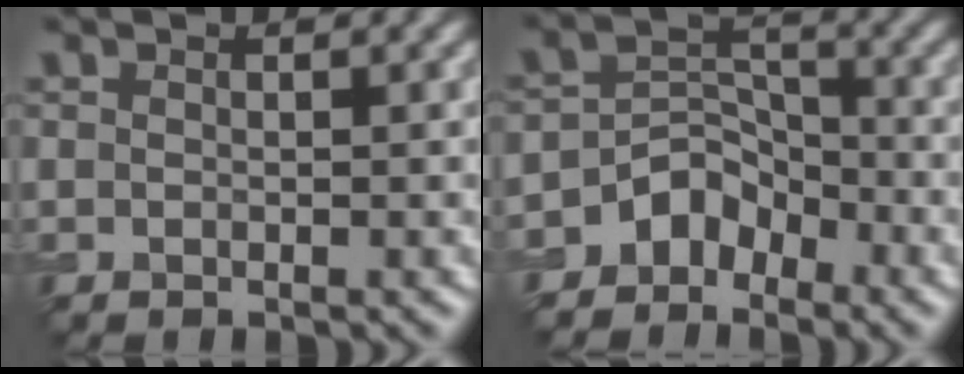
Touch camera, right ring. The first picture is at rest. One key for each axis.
{"total": 3.7, "fx": -2.6, "fy": 2.4, "fz": 1.1, "tx": -0.009, "ty": 0.008, "tz": -0.052}